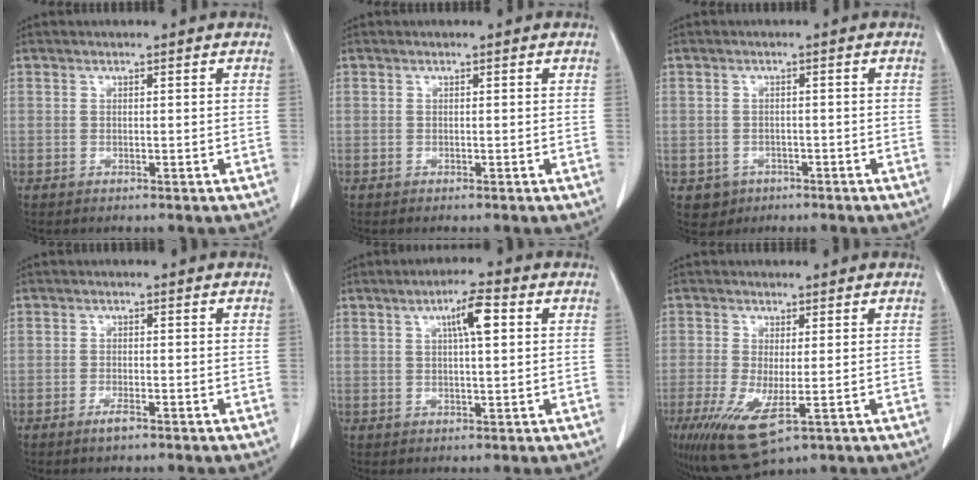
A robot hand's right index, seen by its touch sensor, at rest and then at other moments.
{"total": 0.0}
{"total": 2.9, "force": [-1.4, 2.5, 0.3], "torque": [0.000, 0.008, -0.015]}
{"total": 1.8, "force": [-1.3, 0.3, 1.2], "torque": [-0.025, -0.002, -0.023]}
{"total": 5.3, "force": [1.7, 0.6, 4.9], "torque": [-0.086, 0.007, 0.028]}
{"total": 8.9, "force": [-3.3, 2.3, 7.9], "torque": [-0.147, -0.029, -0.049]}